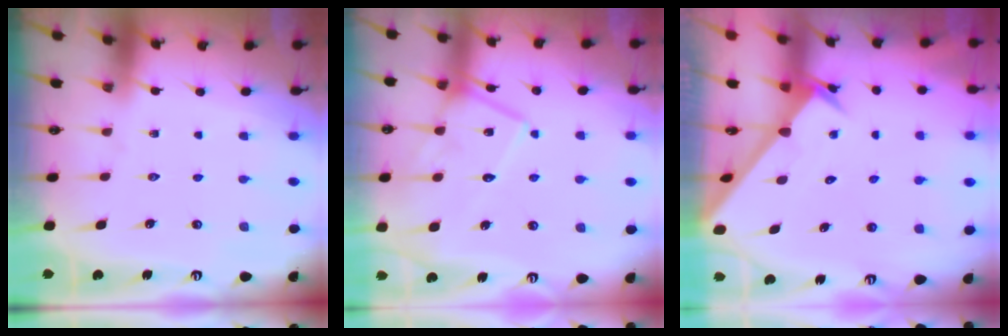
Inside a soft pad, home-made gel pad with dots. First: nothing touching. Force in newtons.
{"total": 15.6, "press": 15.6, "slide": 1.3}
{"total": 2.5, "press": 2.5, "slide": 0.2}